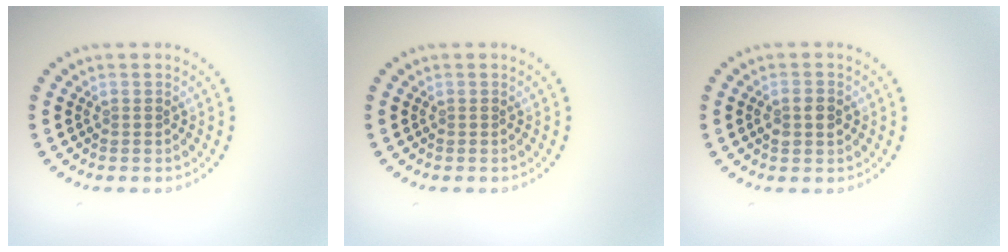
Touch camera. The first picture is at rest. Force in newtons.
{"total": 0.0}
{"total": 1.8, "press": 1.8, "slide": 0.2}